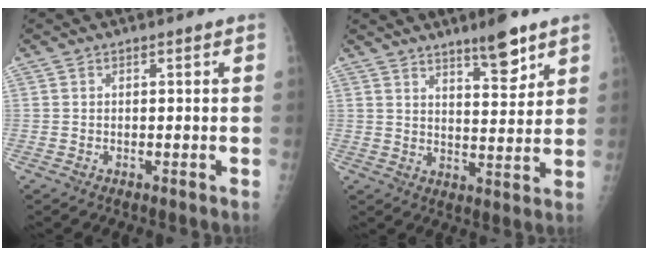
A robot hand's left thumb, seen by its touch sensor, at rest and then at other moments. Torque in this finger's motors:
{"motor_torque": [0.12, -0.04, -0.05, -0.21, 0.15]}